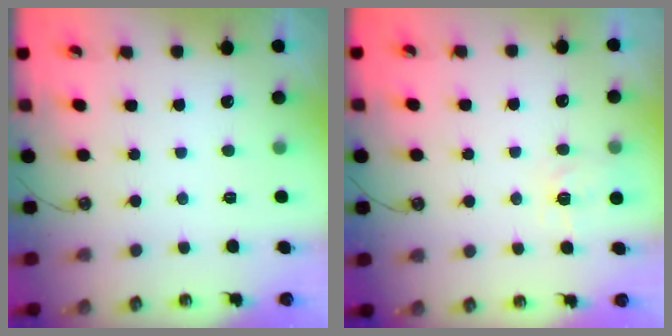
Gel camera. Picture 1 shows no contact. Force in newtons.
{"total": 4.7, "press": 4.6, "slide": 0.7}